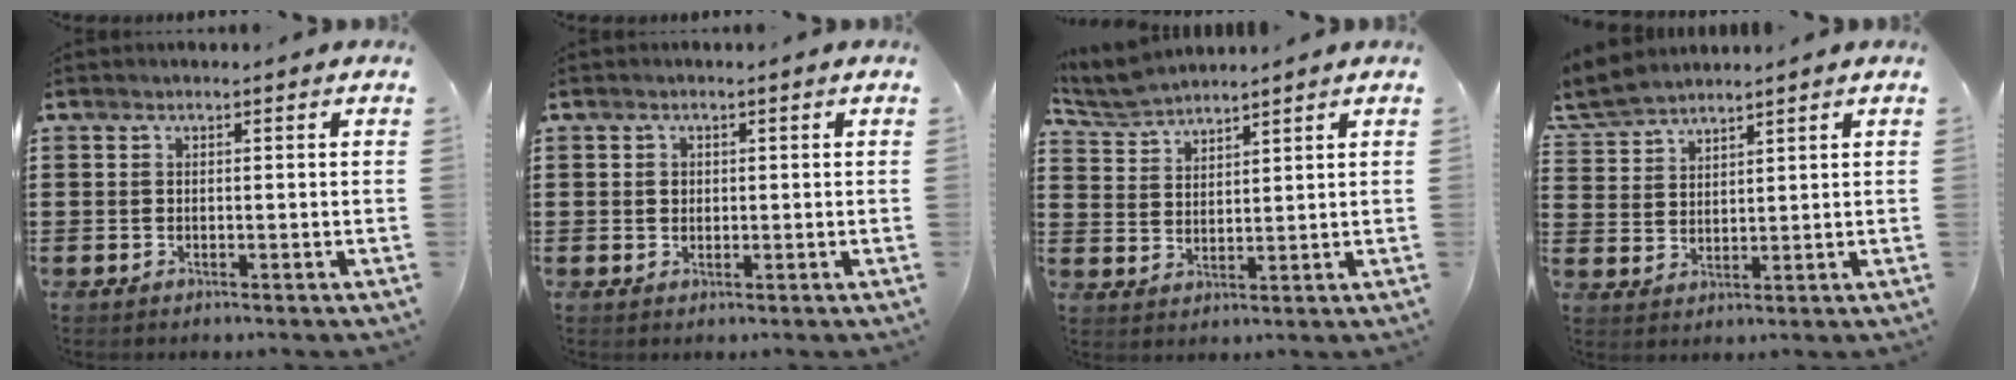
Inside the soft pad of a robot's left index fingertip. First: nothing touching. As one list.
[{"total": 1.0, "force": [0.3, 0.9, 0.3], "torque": [-0.010, 0.004, 0.005]}, {"total": 4.9, "force": [4.7, 0.7, 0.8], "torque": [-0.034, -0.012, 0.089]}, {"total": 4.6, "force": [4.4, 1.1, 1.0], "torque": [-0.039, -0.010, 0.081]}]